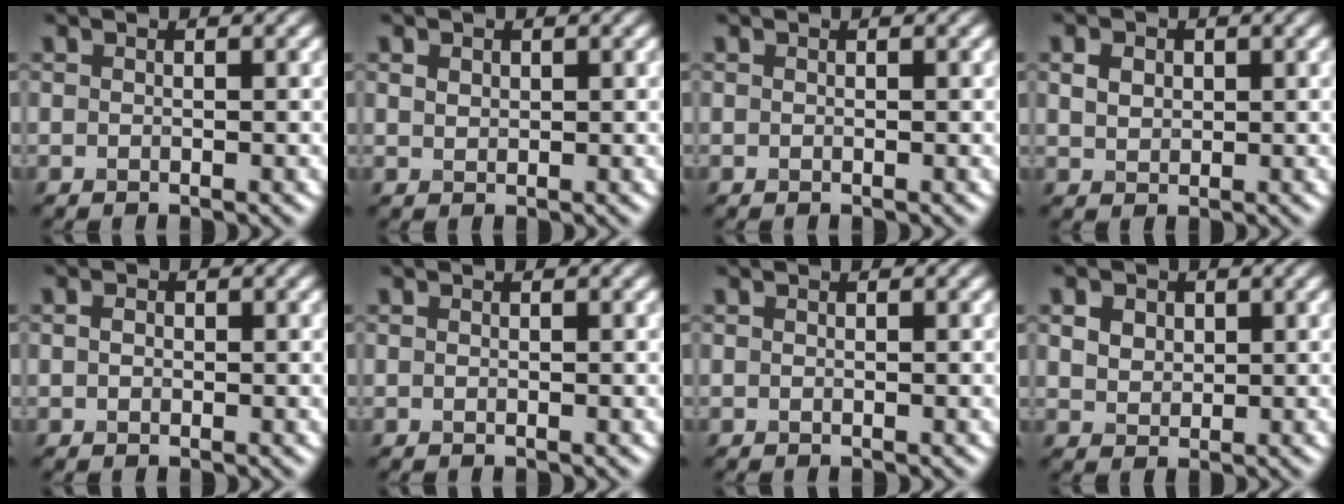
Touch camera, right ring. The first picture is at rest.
{"total": 1.0, "force": [0.5, 0.7, 0.4], "torque": [-0.009, -0.002, 0.012]}
{"total": 0.0}
{"total": 2.0, "force": [0.7, 1.5, 1.0], "torque": [-0.019, -0.001, 0.012]}
{"total": 1.0, "force": [0.2, 0.8, 0.6], "torque": [-0.013, 0.001, -0.001]}
{"total": 0.0}
{"total": 0.0}
{"total": 4.2, "force": [2.1, 3.0, 2.1], "torque": [-0.052, 0.013, 0.028]}